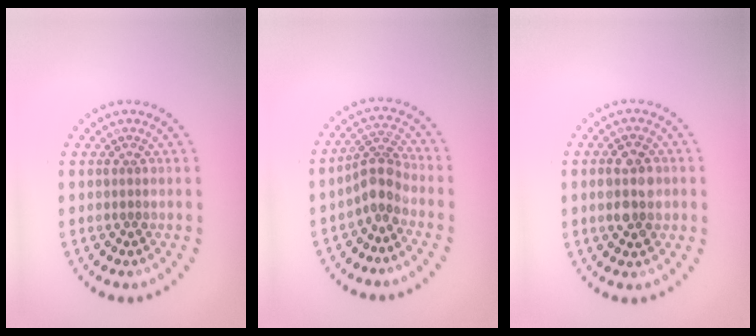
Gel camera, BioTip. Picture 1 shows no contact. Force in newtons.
{"total": 2.8, "press": 2.1, "slide": 1.8}
{"total": 3.9, "press": 3.9, "slide": 0.0}